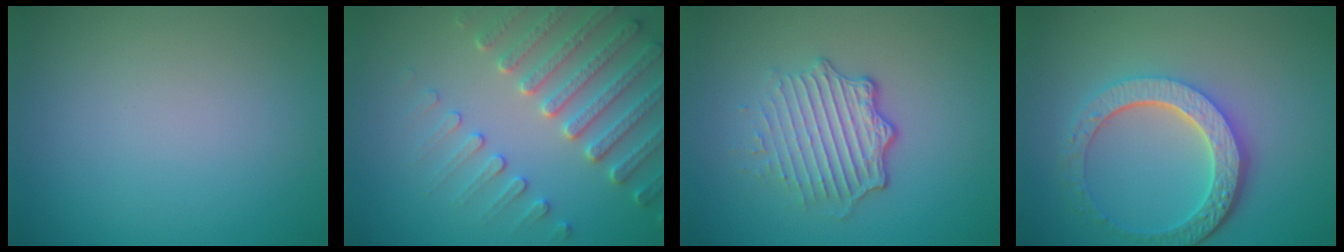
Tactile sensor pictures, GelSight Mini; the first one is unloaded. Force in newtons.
{"total": 4.8, "press": 4.5, "slide": 1.7}
{"total": 4.9, "press": 3.4, "slide": 3.5}
{"total": 6.0, "press": 4.4, "slide": 4.0}